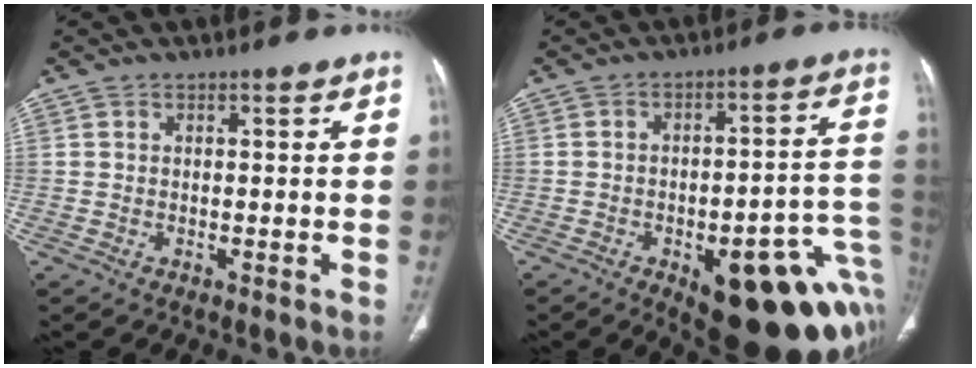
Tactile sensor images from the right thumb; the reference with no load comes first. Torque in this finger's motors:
{"motor_torque": [3.19, 1.82, 1.29, -1.48, 0.09]}